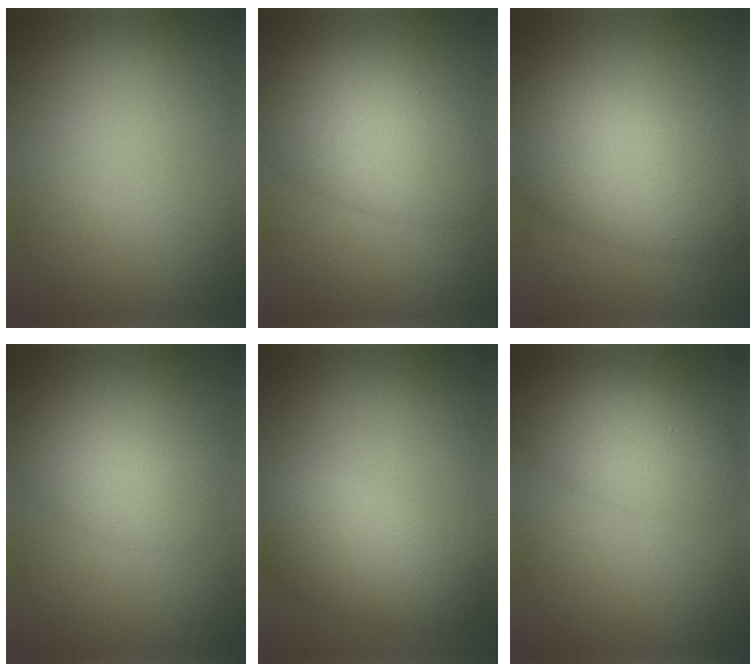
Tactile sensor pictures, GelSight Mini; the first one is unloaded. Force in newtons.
{"total": 6.5, "press": 6.5, "slide": 0.1}
{"total": 7.3, "press": 7.3, "slide": 0.5}
{"total": 2.7, "press": 2.7, "slide": 0.1}
{"total": 4.3, "press": 4.3, "slide": 0.1}
{"total": 4.0, "press": 4.0, "slide": 0.3}